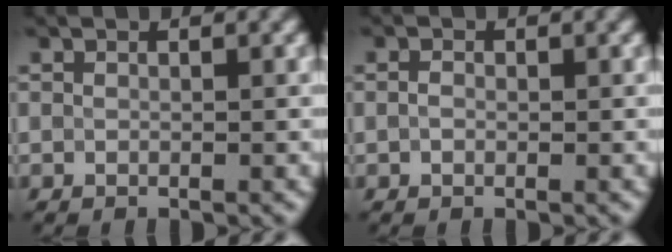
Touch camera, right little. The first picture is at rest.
{"total": 0.8, "force": [-0.1, 0.6, 0.6], "torque": [-0.016, 0.004, -0.005]}